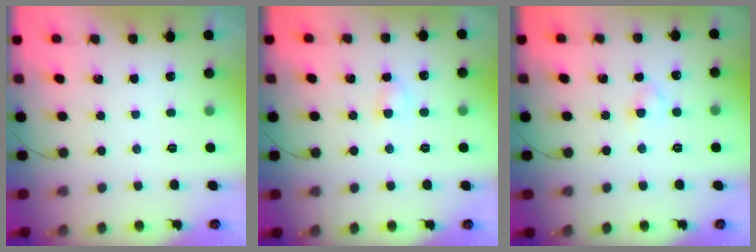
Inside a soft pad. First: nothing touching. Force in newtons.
{"total": 3.3, "press": 3.1, "slide": 1.1}
{"total": 2.7, "press": 2.4, "slide": 1.1}